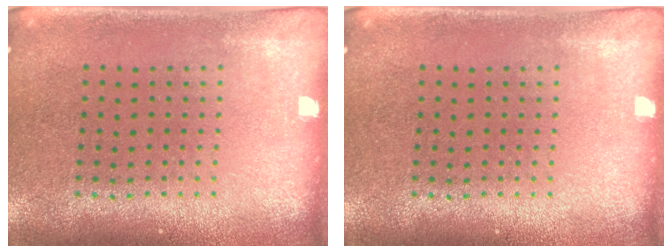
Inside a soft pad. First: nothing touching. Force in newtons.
{"total": 0.0}